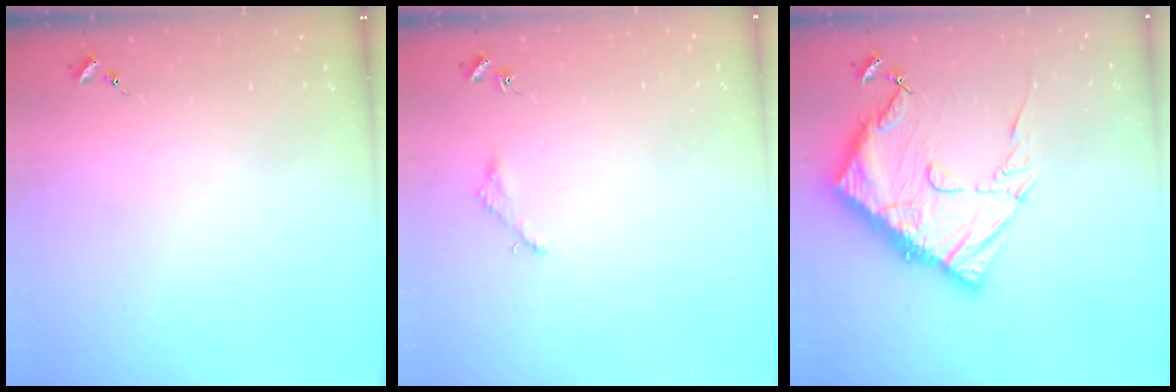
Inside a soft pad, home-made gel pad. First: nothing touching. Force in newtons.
{"total": 1.6, "press": 1.6, "slide": 0.2}
{"total": 18.0, "press": 17.9, "slide": 1.9}